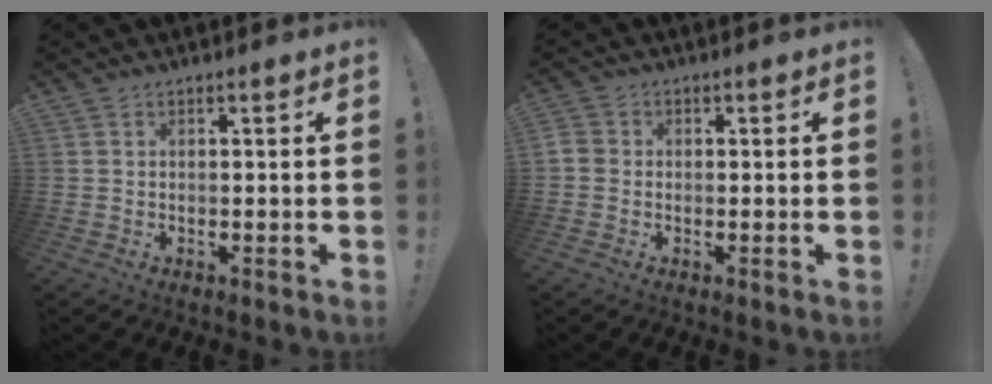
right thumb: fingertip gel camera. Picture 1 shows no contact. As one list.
[{"total": 2.5, "force": [-0.6, 2.1, 1.2], "torque": [-0.021, 0.009, -0.009]}]